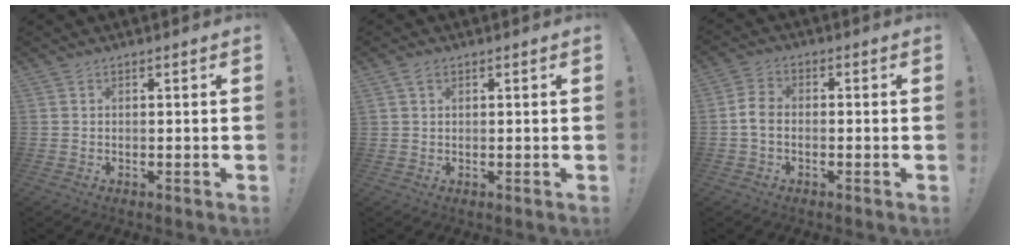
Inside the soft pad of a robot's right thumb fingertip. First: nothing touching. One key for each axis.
{"total": 2.1, "fx": 1.3, "fy": 1.2, "fz": 1.2, "tx": -0.023, "ty": 0.003, "tz": 0.024}
{"total": 4.7, "fx": -0.9, "fy": 3.2, "fz": 3.4, "tx": -0.069, "ty": 0.011, "tz": -0.015}